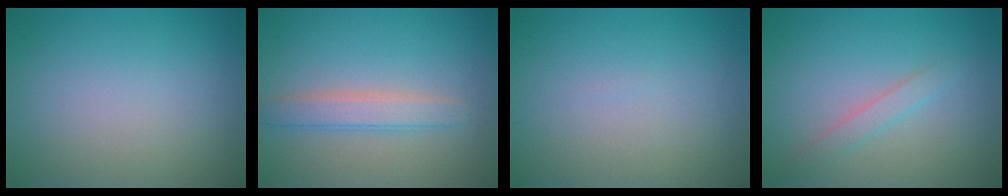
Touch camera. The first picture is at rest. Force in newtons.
{"total": 2.6, "press": 2.6, "slide": 0.2}
{"total": 0.0}
{"total": 1.5, "press": 1.5, "slide": 0.1}